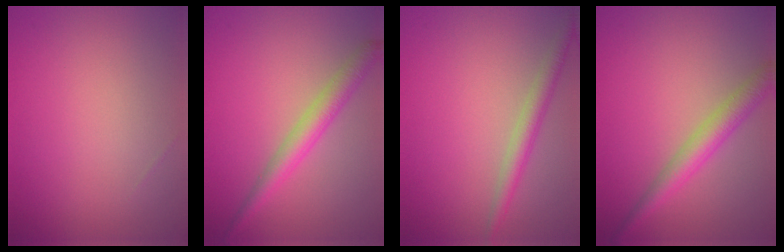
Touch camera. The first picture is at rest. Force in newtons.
{"total": 3.2, "press": 3.2, "slide": 0.0}
{"total": 2.5, "press": 2.5, "slide": 0.1}
{"total": 3.5, "press": 3.5, "slide": 0.0}